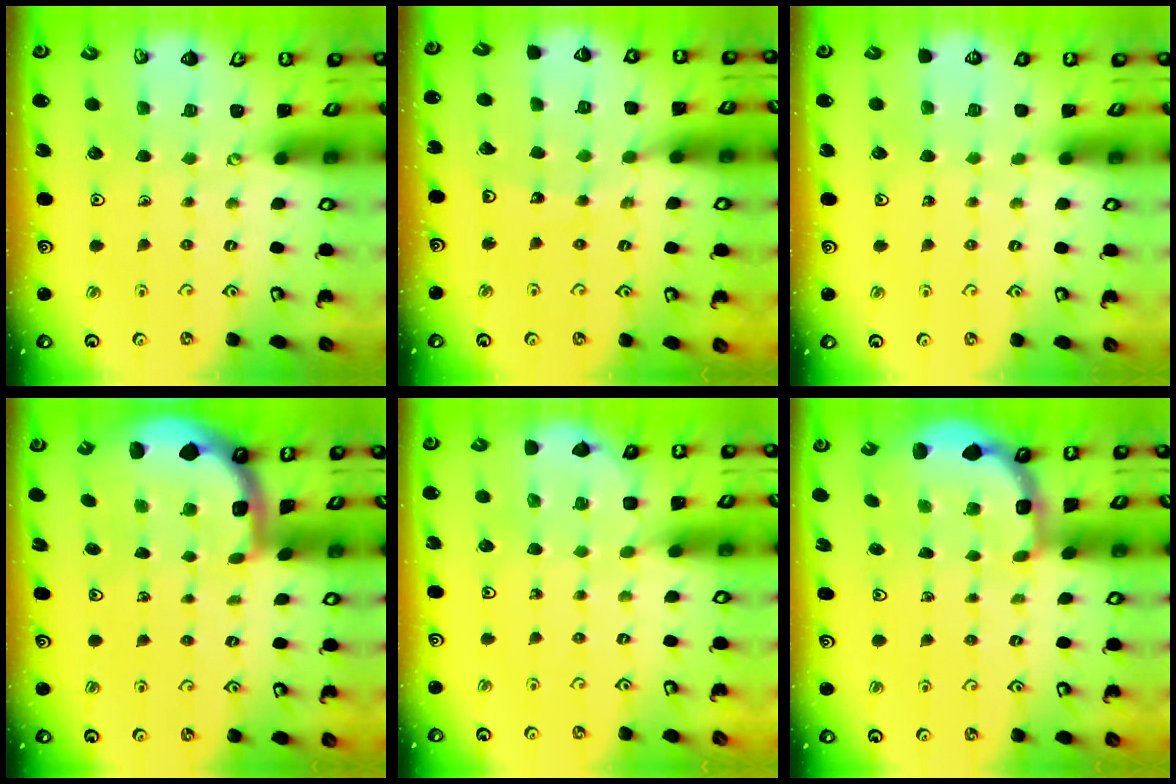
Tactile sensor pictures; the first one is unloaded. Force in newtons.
{"total": 8.6, "press": 8.5, "slide": 1.1}
{"total": 0.0}
{"total": 1.5, "press": 1.5, "slide": 0.2}
{"total": 3.2, "press": 3.2, "slide": 0.2}
{"total": 2.7, "press": 2.3, "slide": 1.4}